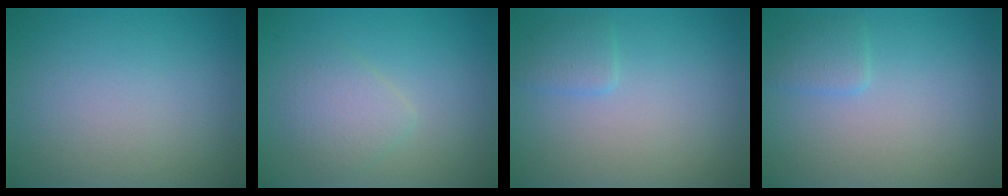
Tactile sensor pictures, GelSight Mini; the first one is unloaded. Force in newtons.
{"total": 2.3, "press": 2.3, "slide": 0.1}
{"total": 1.4, "press": 1.4, "slide": 0.0}
{"total": 1.4, "press": 1.4, "slide": 0.0}